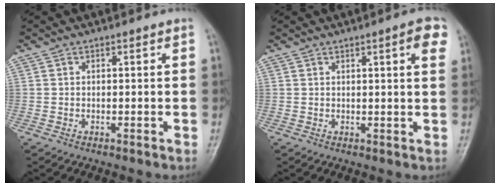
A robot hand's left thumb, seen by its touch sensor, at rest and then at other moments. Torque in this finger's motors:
{"motor_torque": [-0.01, 0.09, 0.04, -0.19, 0.02]}